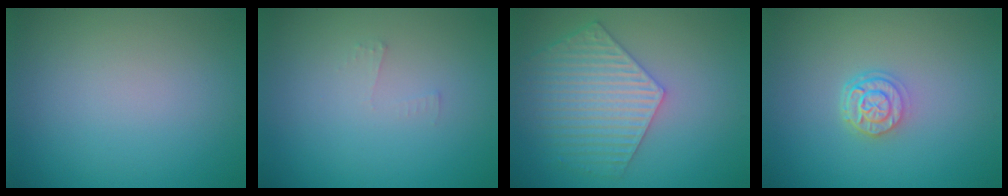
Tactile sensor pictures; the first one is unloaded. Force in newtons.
{"total": 0.7, "press": 0.7, "slide": 0.1}
{"total": 5.9, "press": 5.1, "slide": 3.0}
{"total": 2.5, "press": 2.0, "slide": 1.5}